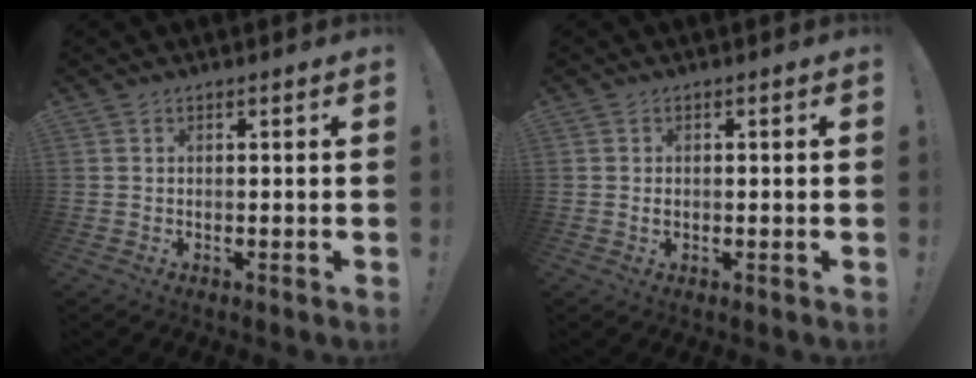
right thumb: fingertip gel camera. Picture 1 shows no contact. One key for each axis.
{"total": 0.8, "fx": 0.0, "fy": 0.5, "fz": 0.5, "tx": -0.004, "ty": 0.000, "tz": -0.003}